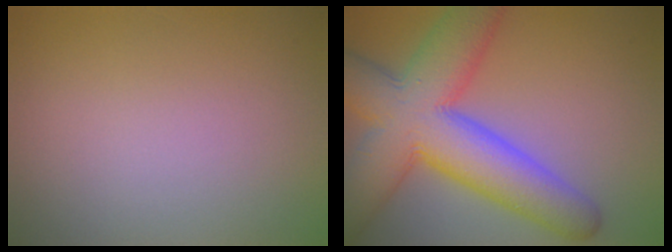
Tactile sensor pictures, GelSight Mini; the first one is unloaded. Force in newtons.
{"total": 11.8, "press": 11.8, "slide": 0.6}